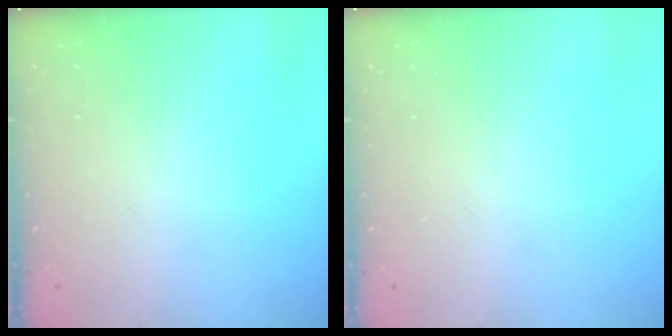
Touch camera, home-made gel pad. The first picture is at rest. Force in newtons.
{"total": 0.0}